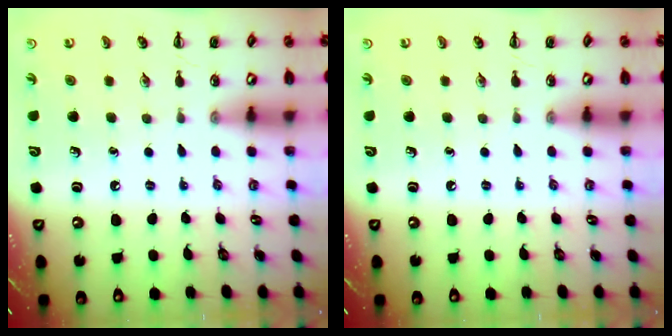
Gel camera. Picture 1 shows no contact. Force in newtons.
{"total": 0.0}